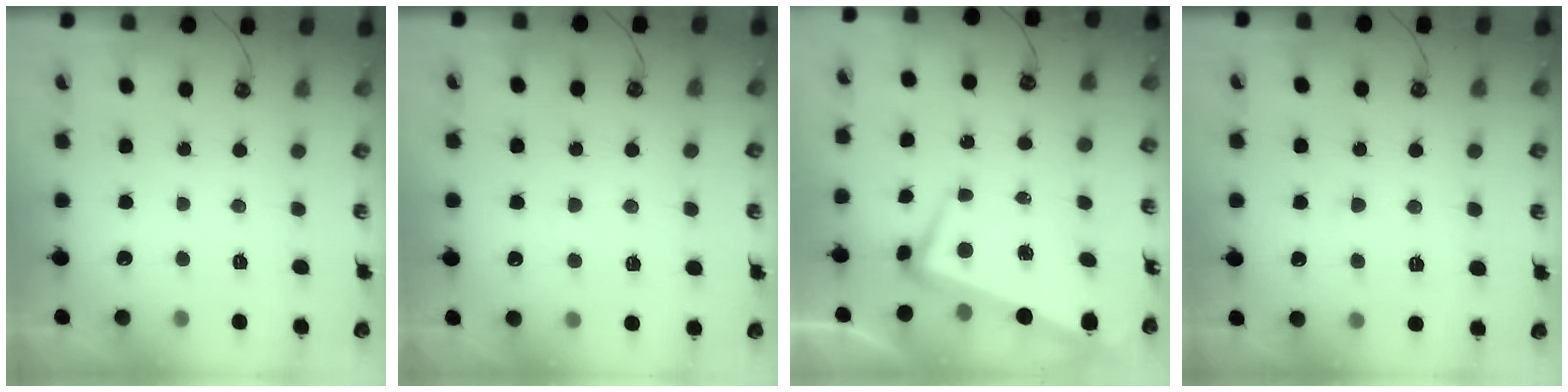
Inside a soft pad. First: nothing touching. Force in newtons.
{"total": 2.9, "press": 2.7, "slide": 1.1}
{"total": 1.6, "press": 1.4, "slide": 0.9}
{"total": 2.4, "press": 2.3, "slide": 0.5}